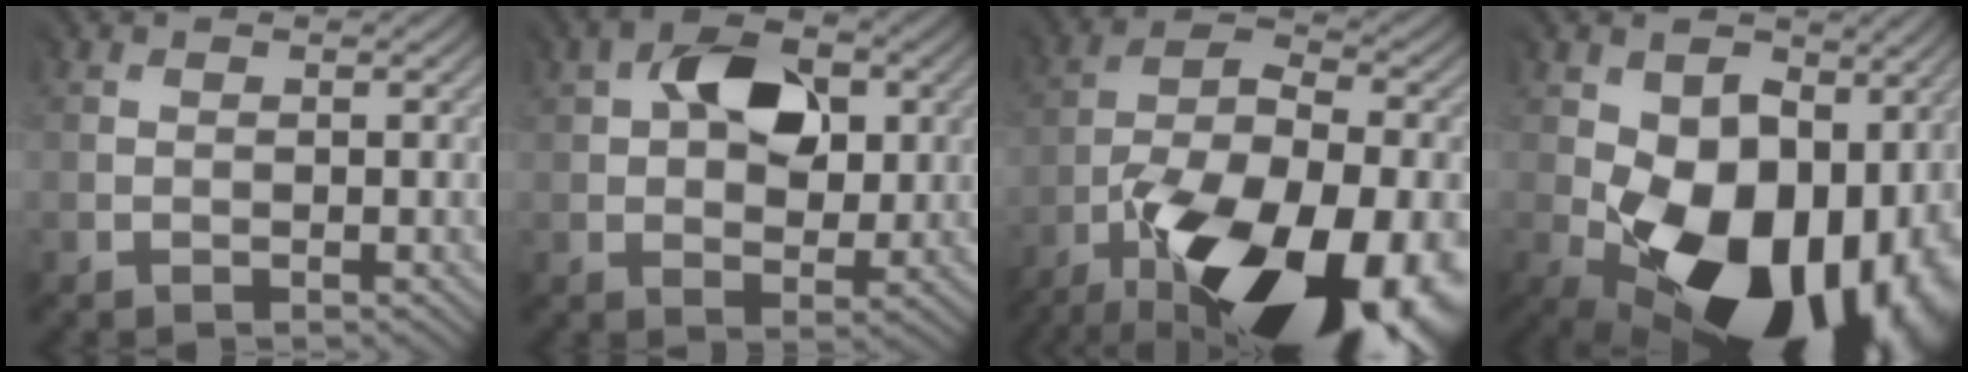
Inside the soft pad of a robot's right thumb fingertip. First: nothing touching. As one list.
[{"total": 8.8, "force": [2.1, 5.8, 6.3], "torque": [-0.105, 0.010, 0.033]}, {"total": 19.8, "force": [-10.8, 8.9, 14.0], "torque": [-0.244, -0.024, -0.168]}, {"total": 19.3, "force": [-3.5, 13.8, 13.0], "torque": [-0.189, -0.048, -0.034]}]